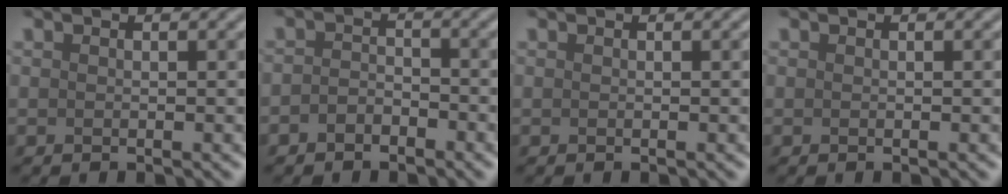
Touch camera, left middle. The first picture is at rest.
{"total": 1.8, "force": [-1.2, 1.1, 0.7], "torque": [-0.013, 0.004, -0.027]}
{"total": 0.0}
{"total": 0.0}